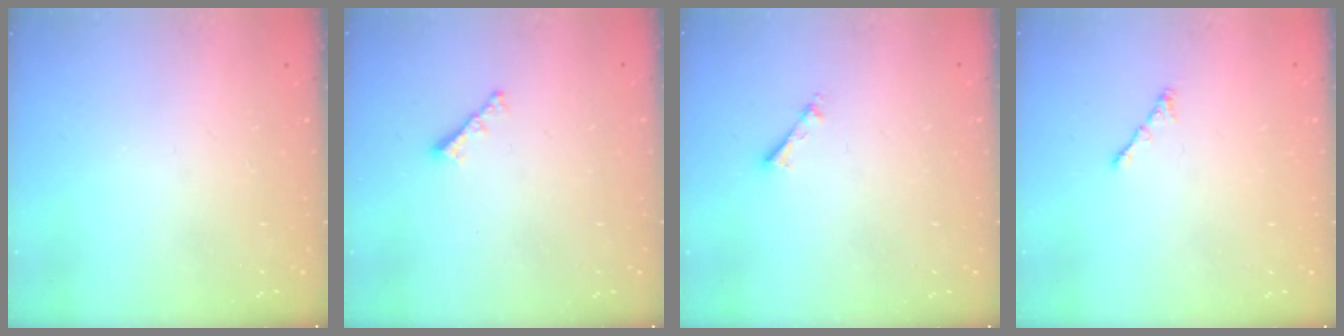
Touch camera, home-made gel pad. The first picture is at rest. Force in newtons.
{"total": 2.4, "press": 2.4, "slide": 0.5}
{"total": 2.7, "press": 2.7, "slide": 0.3}
{"total": 0.0}